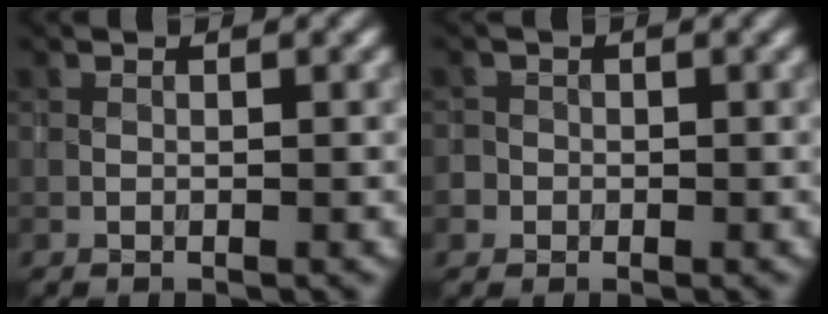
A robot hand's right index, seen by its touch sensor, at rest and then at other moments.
{"total": 2.3, "force": [-1.0, 2.0, 0.2], "torque": [0.017, 0.006, -0.031]}